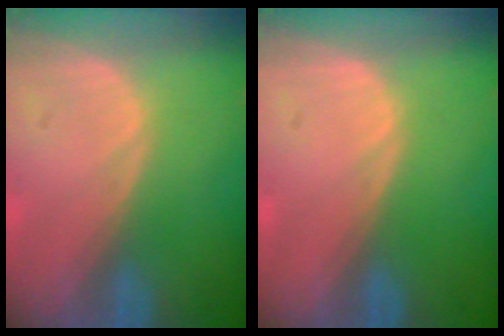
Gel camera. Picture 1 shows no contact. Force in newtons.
{"total": 0.0}